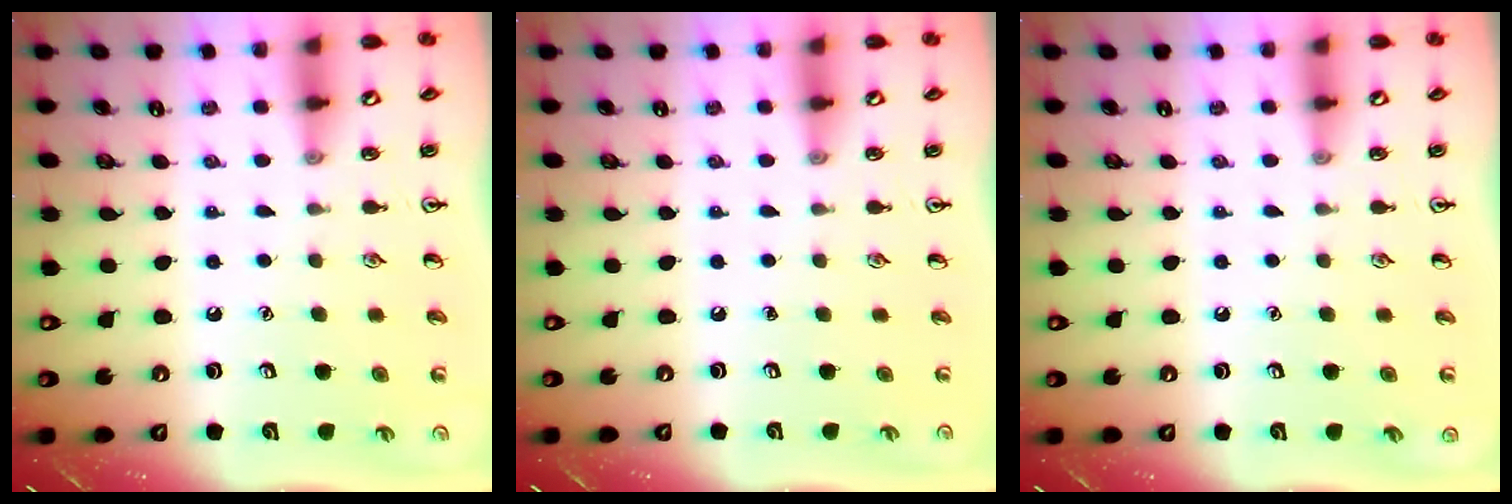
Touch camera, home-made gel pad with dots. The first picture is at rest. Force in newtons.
{"total": 0.0}
{"total": 0.0}